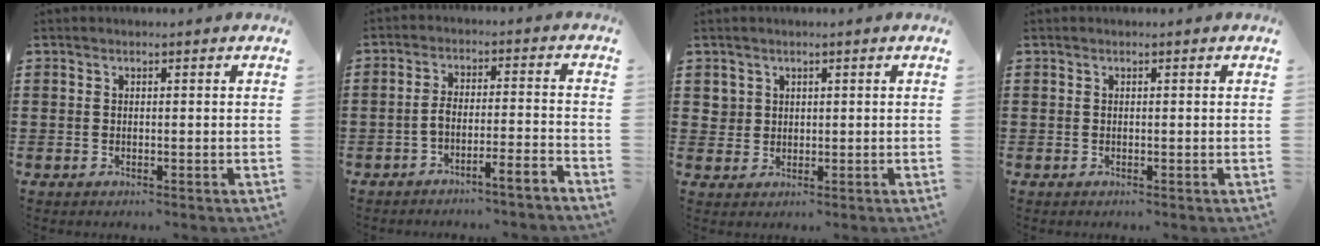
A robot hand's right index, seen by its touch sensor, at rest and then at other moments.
{"total": 4.4, "force": [-3.9, -0.3, 2.2], "torque": [-0.052, -0.009, -0.081]}
{"total": 2.1, "force": [1.0, 1.8, 0.2], "torque": [-0.012, 0.009, 0.020]}
{"total": 0.0}